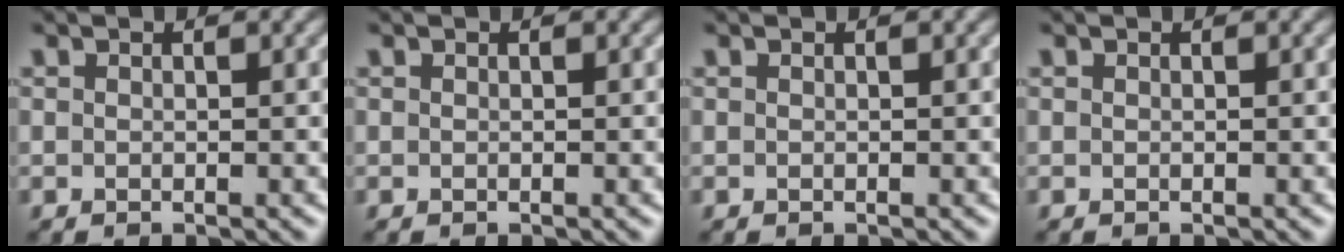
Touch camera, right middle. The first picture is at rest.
{"total": 0.0}
{"total": 0.0}
{"total": 0.0}